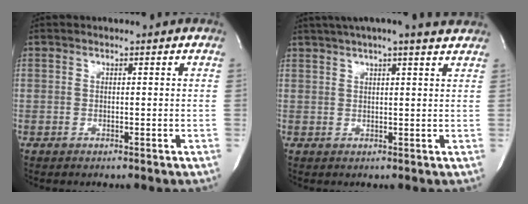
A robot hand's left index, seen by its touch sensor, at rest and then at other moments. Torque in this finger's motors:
{"motor_torque": [0.80, -0.83, 0.50, 0.06]}